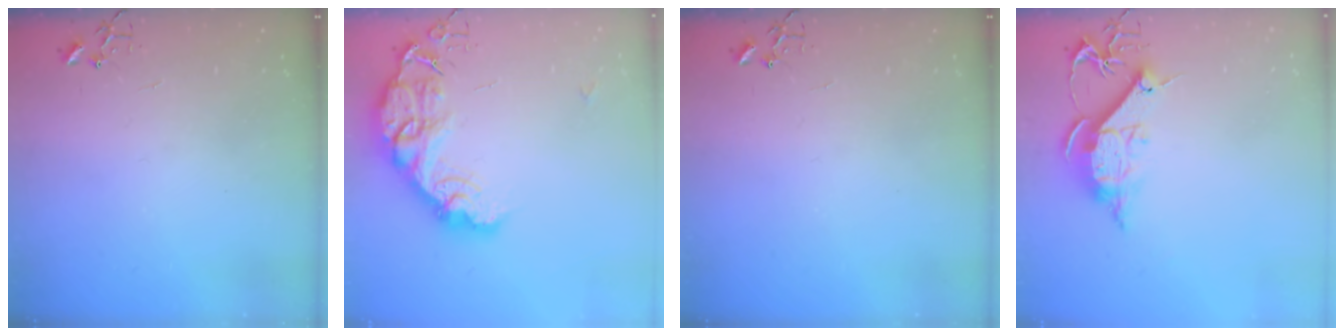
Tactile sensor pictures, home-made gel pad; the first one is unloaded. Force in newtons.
{"total": 18.2, "press": 18.2, "slide": 1.3}
{"total": 0.0}
{"total": 12.5, "press": 12.5, "slide": 0.2}